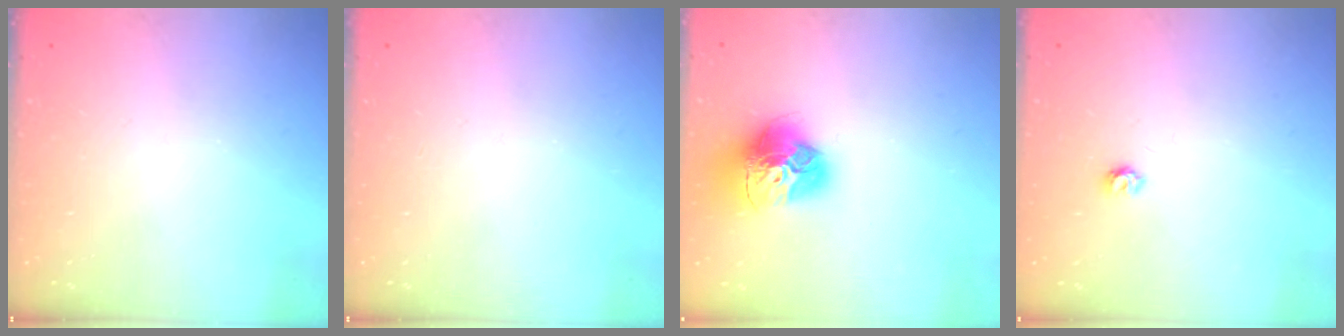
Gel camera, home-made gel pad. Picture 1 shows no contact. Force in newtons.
{"total": 0.0}
{"total": 16.9, "press": 16.8, "slide": 1.7}
{"total": 3.6, "press": 3.6, "slide": 0.3}